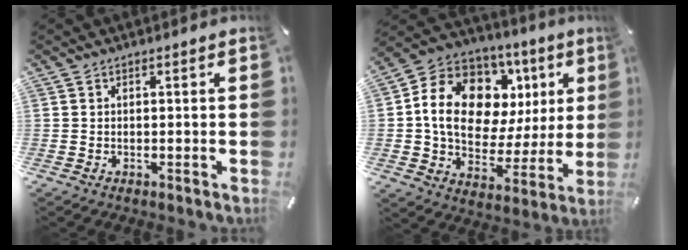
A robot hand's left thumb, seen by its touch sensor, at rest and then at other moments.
{"total": 17.9, "force": [4.8, 13.5, 10.7], "torque": [-0.172, -0.018, 0.090]}